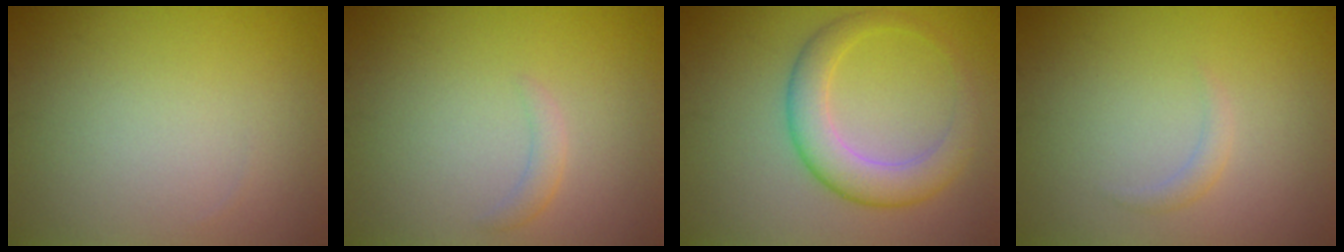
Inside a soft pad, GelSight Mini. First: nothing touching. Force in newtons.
{"total": 1.1, "press": 1.1, "slide": 0.0}
{"total": 4.8, "press": 4.8, "slide": 0.1}
{"total": 1.0, "press": 1.0, "slide": 0.0}